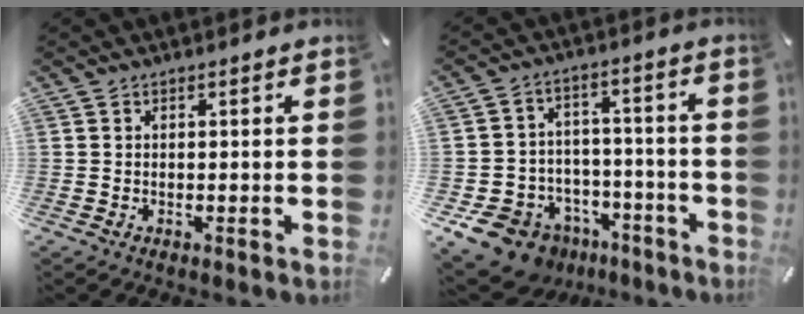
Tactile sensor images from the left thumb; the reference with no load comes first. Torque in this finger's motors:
{"motor_torque": [0.51, 0.94, 0.21, 0.16, 0.19]}